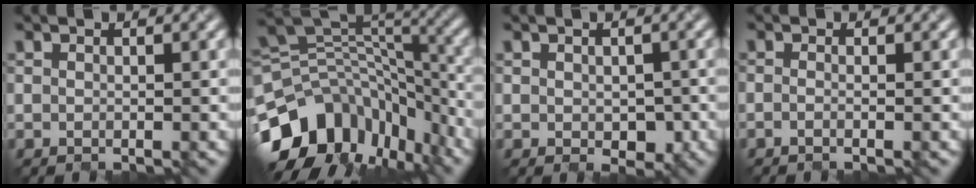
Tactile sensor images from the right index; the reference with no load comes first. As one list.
[{"total": 12.2, "force": [-6.7, 8.1, 6.3], "torque": [-0.141, 0.005, -0.110]}, {"total": 2.2, "force": [-0.4, 1.5, 1.6], "torque": [-0.025, -0.010, 0.002]}, {"total": 0.8, "force": [-0.5, 0.1, 0.5], "torque": [-0.004, -0.006, -0.017]}]